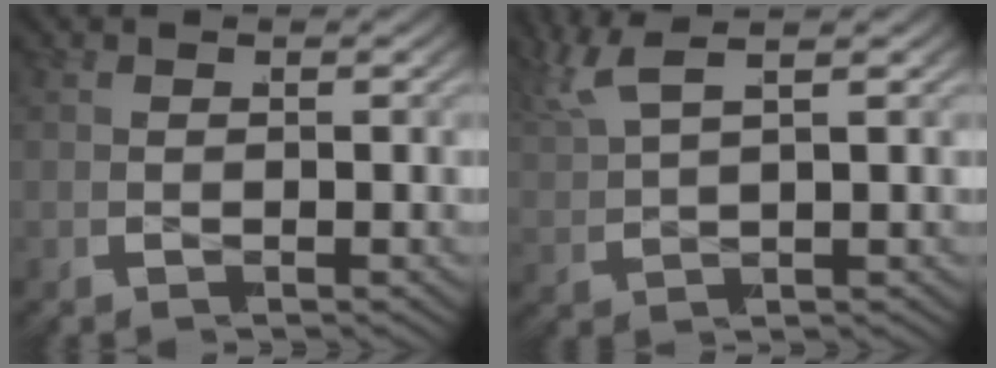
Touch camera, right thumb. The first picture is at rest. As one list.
[{"total": 2.7, "force": [2.4, 0.2, 1.3], "torque": [-0.044, 0.014, 0.044]}]